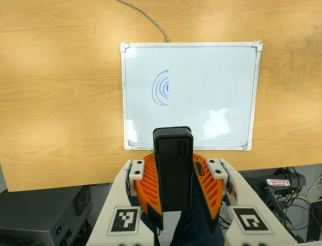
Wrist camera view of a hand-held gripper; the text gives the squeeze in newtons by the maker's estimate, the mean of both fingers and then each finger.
{"total": 7.6, "left": 8.5, "right": 6.8}